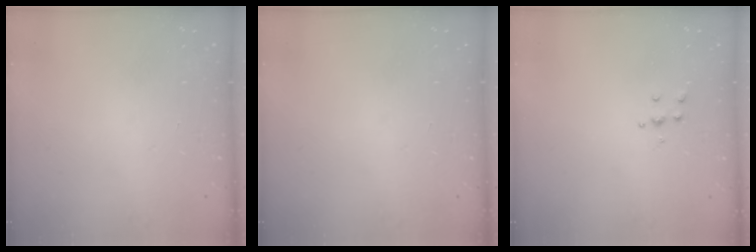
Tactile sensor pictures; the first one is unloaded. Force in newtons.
{"total": 0.0}
{"total": 4.3, "press": 4.3, "slide": 0.4}